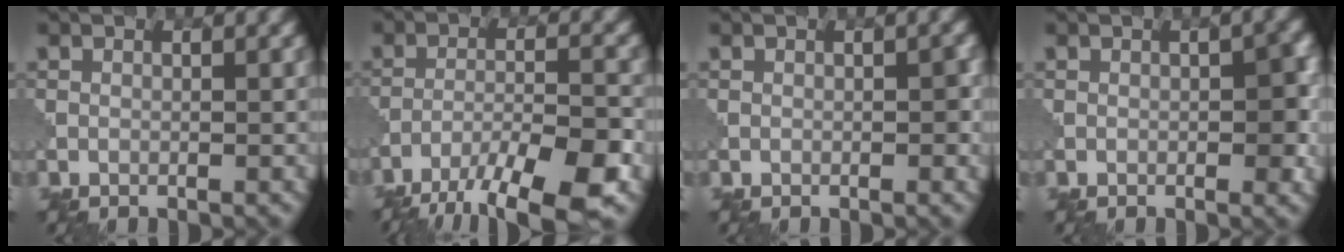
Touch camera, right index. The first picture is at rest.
{"total": 10.5, "force": [-8.2, 2.2, 6.2], "torque": [-0.114, -0.012, -0.122]}
{"total": 0.7, "force": [-0.5, 0.0, 0.5], "torque": [-0.011, 0.003, -0.004]}
{"total": 2.5, "force": [-0.8, 0.7, 2.2], "torque": [-0.034, 0.005, -0.009]}